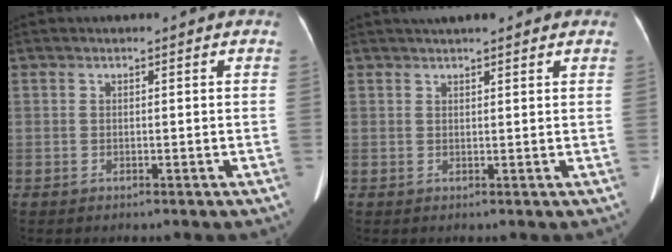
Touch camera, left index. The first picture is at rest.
{"total": 5.8, "force": [4.7, 1.3, 3.1], "torque": [-0.040, 0.029, 0.067]}